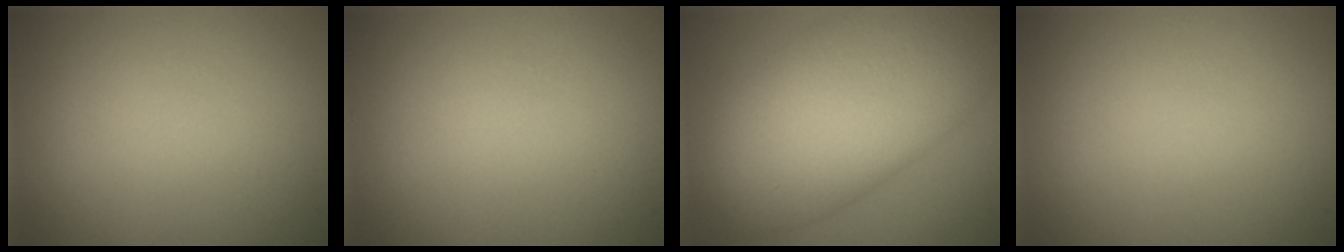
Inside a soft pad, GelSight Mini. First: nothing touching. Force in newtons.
{"total": 0.0}
{"total": 13.0, "press": 13.0, "slide": 0.6}
{"total": 0.0}